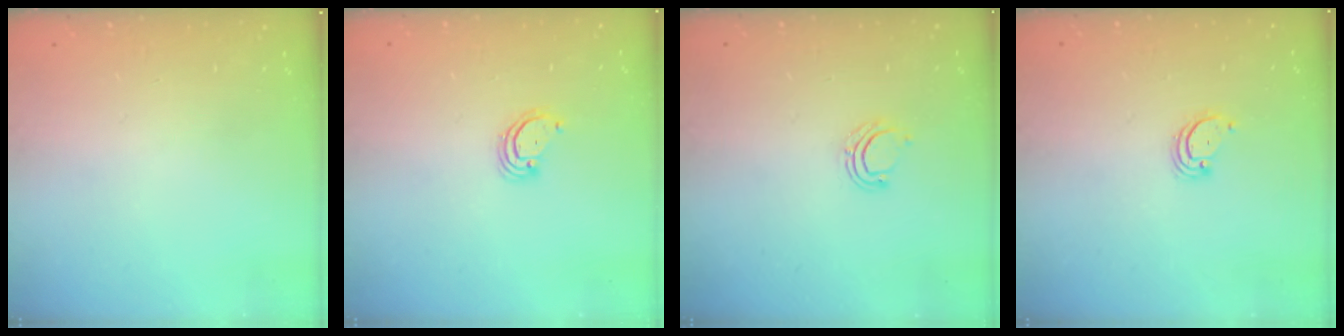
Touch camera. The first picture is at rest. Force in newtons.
{"total": 3.1, "press": 3.0, "slide": 0.3}
{"total": 5.0, "press": 4.9, "slide": 1.0}
{"total": 2.3, "press": 2.3, "slide": 0.2}